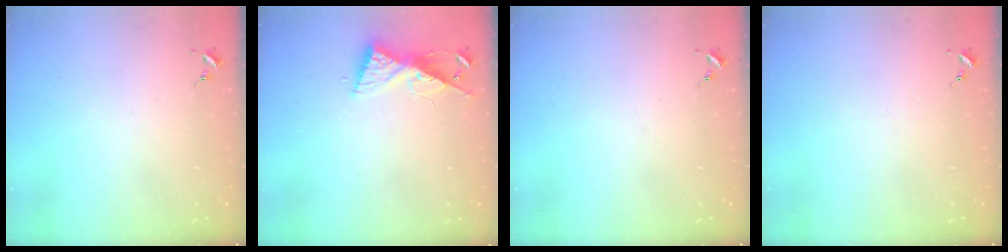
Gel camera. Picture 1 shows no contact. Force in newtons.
{"total": 8.2, "press": 8.2, "slide": 0.7}
{"total": 0.0}
{"total": 0.0}